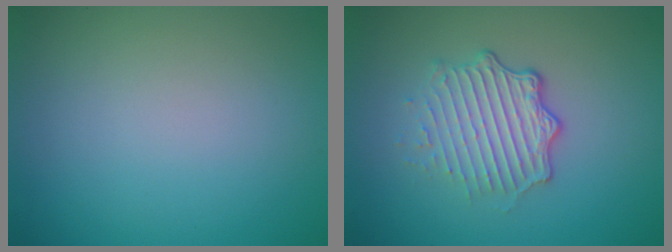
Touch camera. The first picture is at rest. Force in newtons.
{"total": 4.7, "press": 3.2, "slide": 3.4}